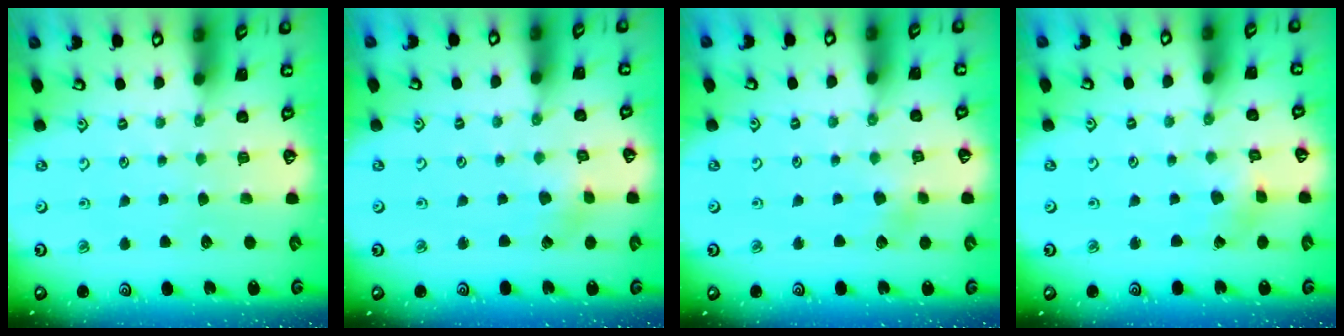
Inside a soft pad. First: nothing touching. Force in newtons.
{"total": 1.4, "press": 1.3, "slide": 0.3}
{"total": 3.4, "press": 3.4, "slide": 0.4}
{"total": 1.6, "press": 1.6, "slide": 0.0}